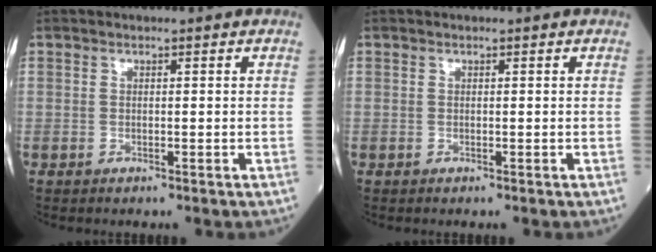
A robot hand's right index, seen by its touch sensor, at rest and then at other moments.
{"total": 0.0}